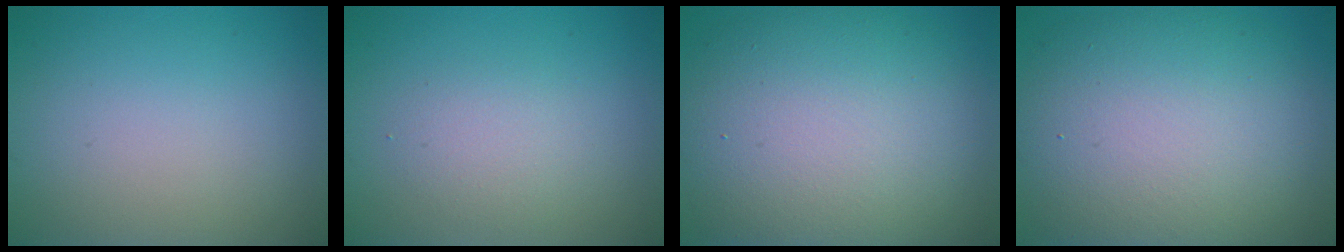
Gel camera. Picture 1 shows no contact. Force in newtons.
{"total": 2.1, "press": 2.1, "slide": 0.1}
{"total": 13.3, "press": 13.3, "slide": 0.5}
{"total": 12.7, "press": 12.6, "slide": 0.6}